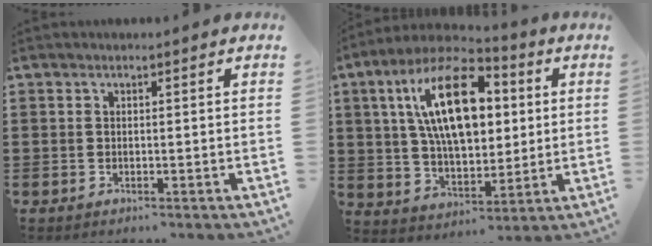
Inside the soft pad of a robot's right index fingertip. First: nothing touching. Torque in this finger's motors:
{"motor_torque": [1.29, -0.02, 0.66, 0.20]}